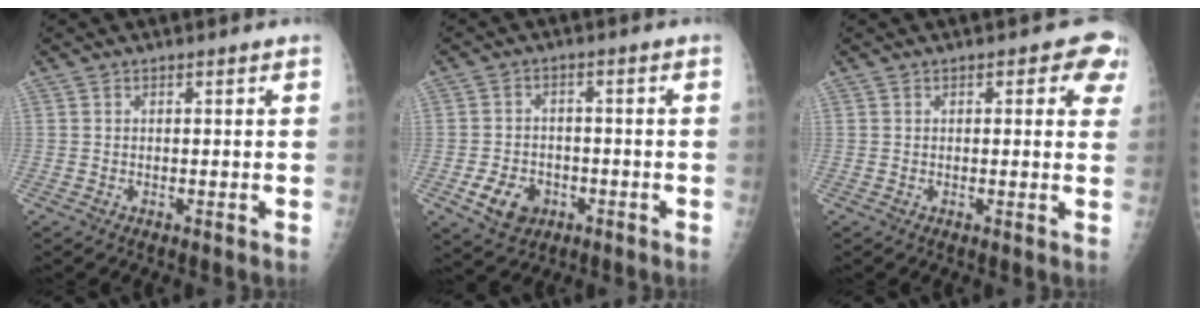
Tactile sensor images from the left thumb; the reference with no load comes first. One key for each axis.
{"total": 7.0, "fx": -2.8, "fy": 5.4, "fz": 3.5, "tx": -0.047, "ty": 0.013, "tz": -0.042}
{"total": 5.4, "fx": 2.6, "fy": 2.9, "fz": 3.7, "tx": 0.002, "ty": -0.003, "tz": 0.018}